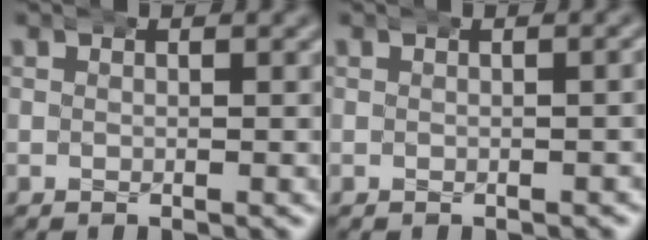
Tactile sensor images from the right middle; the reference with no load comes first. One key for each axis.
{"total": 1.0, "fx": -0.1, "fy": 0.5, "fz": 0.8, "tx": -0.005, "ty": 0.009, "tz": -0.005}